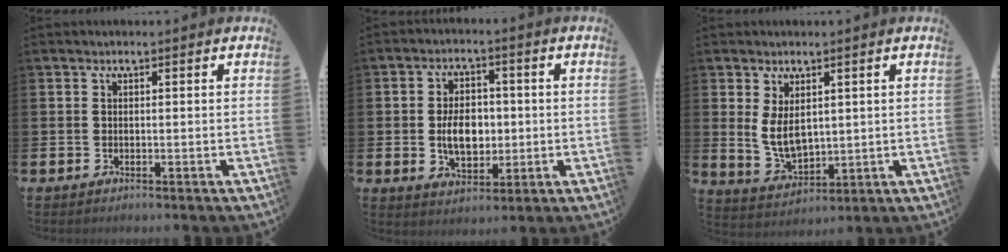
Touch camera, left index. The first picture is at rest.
{"total": 5.9, "force": [-0.4, 4.0, 4.4], "torque": [-0.070, 0.008, -0.013]}
{"total": 5.1, "force": [2.2, 2.7, 3.7], "torque": [-0.063, -0.010, 0.037]}